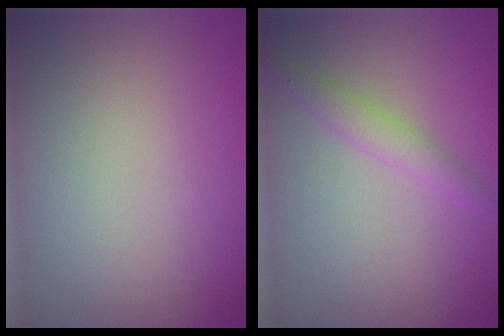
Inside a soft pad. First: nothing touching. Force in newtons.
{"total": 1.8, "press": 1.8, "slide": 0.1}